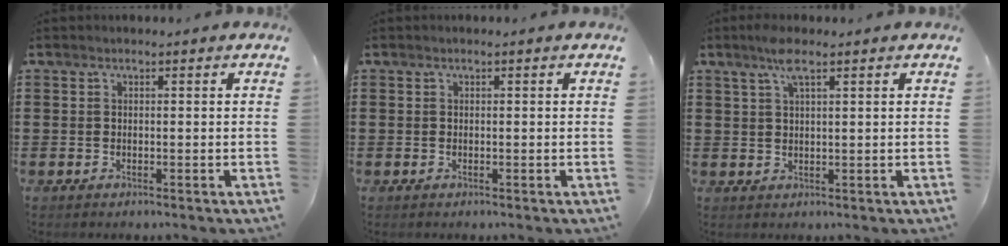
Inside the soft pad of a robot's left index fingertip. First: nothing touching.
{"total": 0.0}
{"total": 3.9, "force": [2.5, 0.9, 2.9], "torque": [-0.064, 0.006, 0.043]}